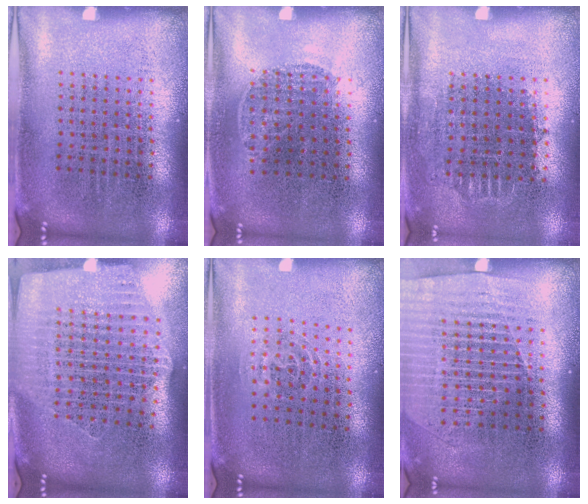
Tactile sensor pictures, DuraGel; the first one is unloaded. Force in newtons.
{"total": 0.5, "press": 0.2, "slide": 0.5}
{"total": 0.9, "press": 0.8, "slide": 0.4}
{"total": 2.7, "press": 2.3, "slide": 1.4}
{"total": 0.9, "press": 0.5, "slide": 0.8}
{"total": 1.5, "press": 1.4, "slide": 0.5}